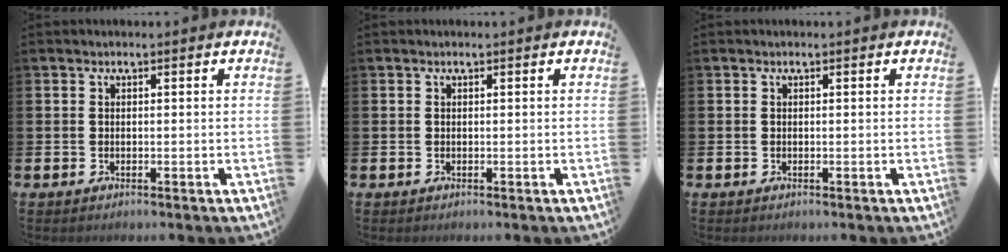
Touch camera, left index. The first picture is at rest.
{"total": 0.0}
{"total": 0.0}